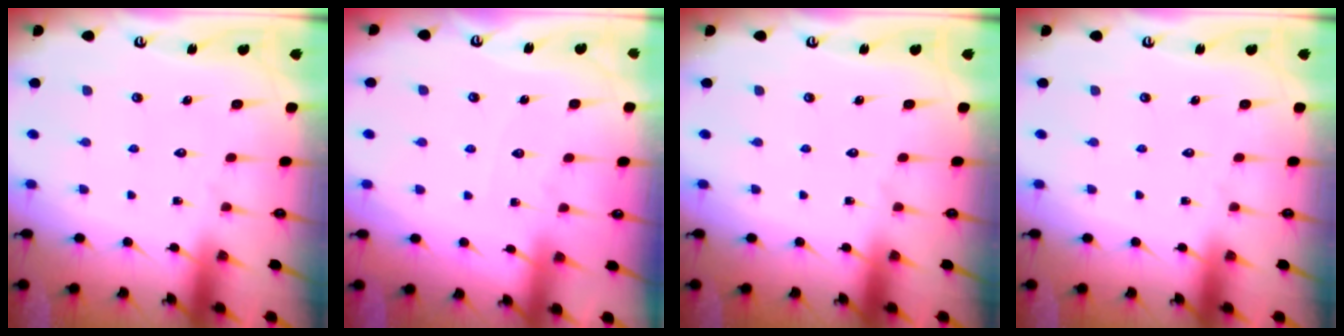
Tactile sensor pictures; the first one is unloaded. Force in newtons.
{"total": 2.7, "press": 2.7, "slide": 0.4}
{"total": 0.0}
{"total": 0.0}